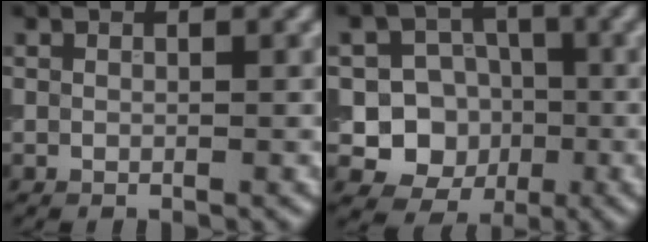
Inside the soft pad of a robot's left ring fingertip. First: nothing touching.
{"total": 8.2, "force": [-1.6, 7.7, 2.3], "torque": [-0.017, 0.005, -0.056]}